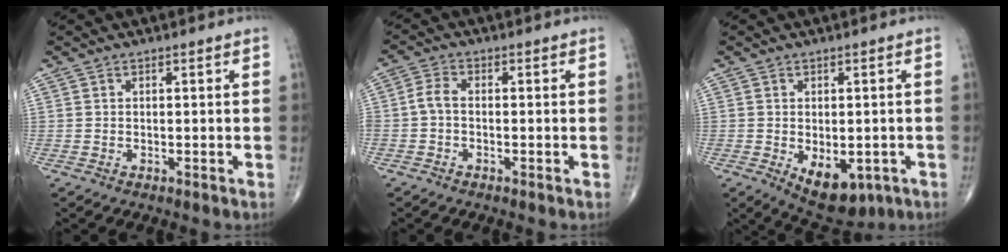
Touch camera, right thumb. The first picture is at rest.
{"total": 3.0, "force": [-0.8, 1.4, 2.5], "torque": [-0.058, 0.007, -0.026]}
{"total": 9.1, "force": [-3.0, 5.3, 6.7], "torque": [-0.081, -0.004, -0.030]}